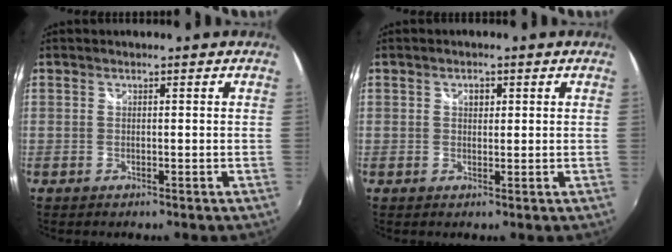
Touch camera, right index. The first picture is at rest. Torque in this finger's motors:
{"motor_torque": [0.00, 0.01, 0.01, 0.02]}